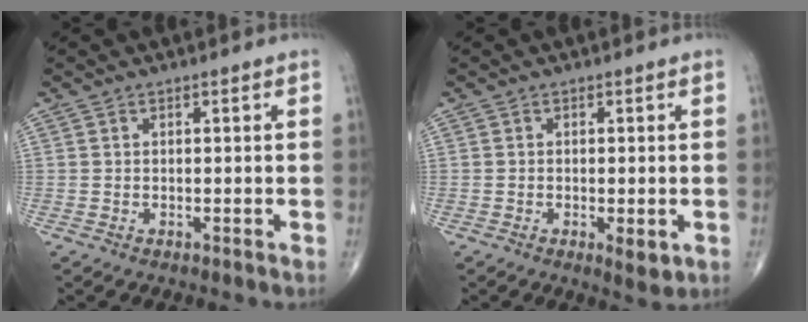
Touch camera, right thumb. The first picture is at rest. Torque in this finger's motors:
{"motor_torque": [0.46, 0.64, 0.17, 0.21, 0.13]}